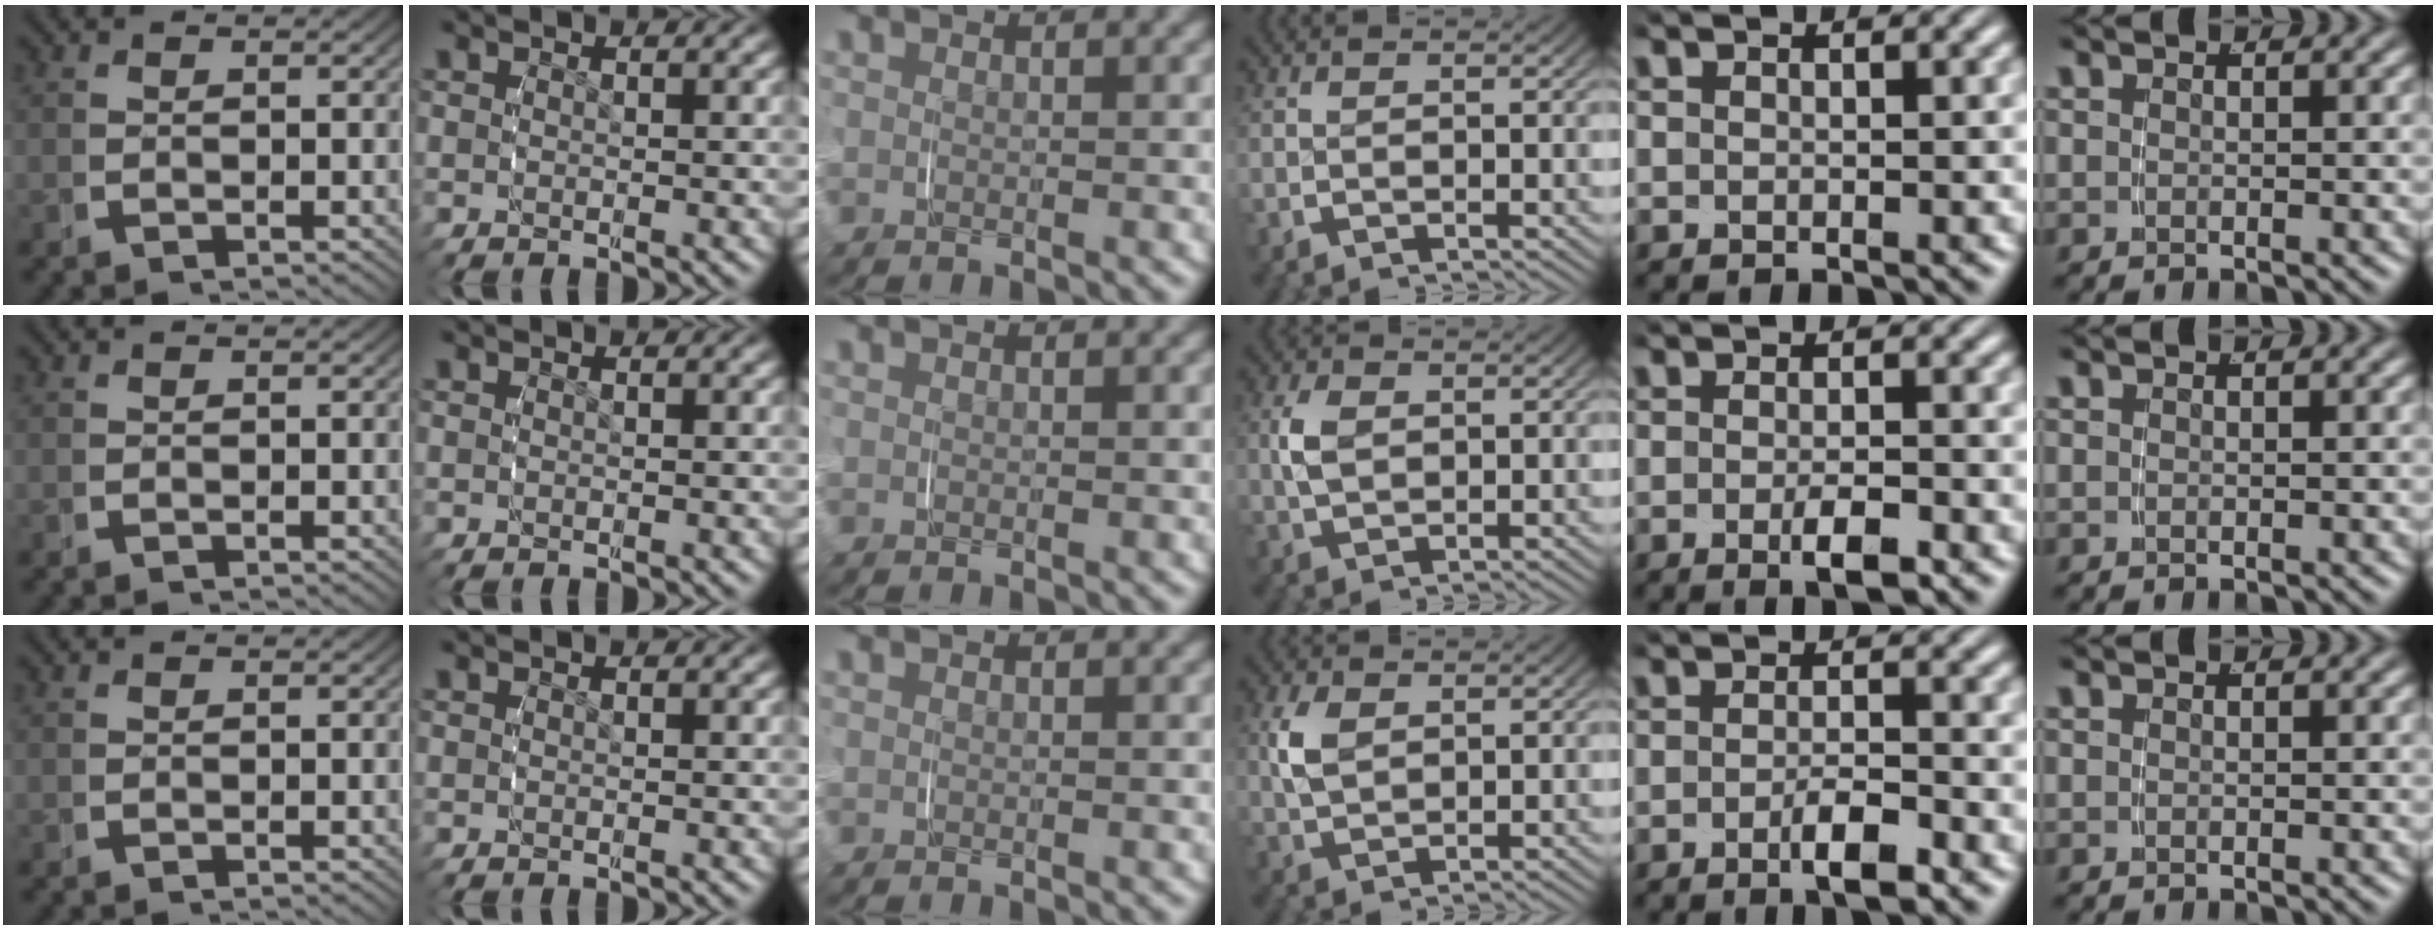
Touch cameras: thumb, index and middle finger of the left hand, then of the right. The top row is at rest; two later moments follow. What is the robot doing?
{"motion": "grasp_and_lifting", "object": "lipstick"}